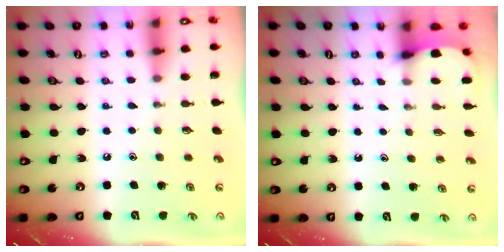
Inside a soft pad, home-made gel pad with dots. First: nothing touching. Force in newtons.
{"total": 2.6, "press": 2.6, "slide": 0.3}